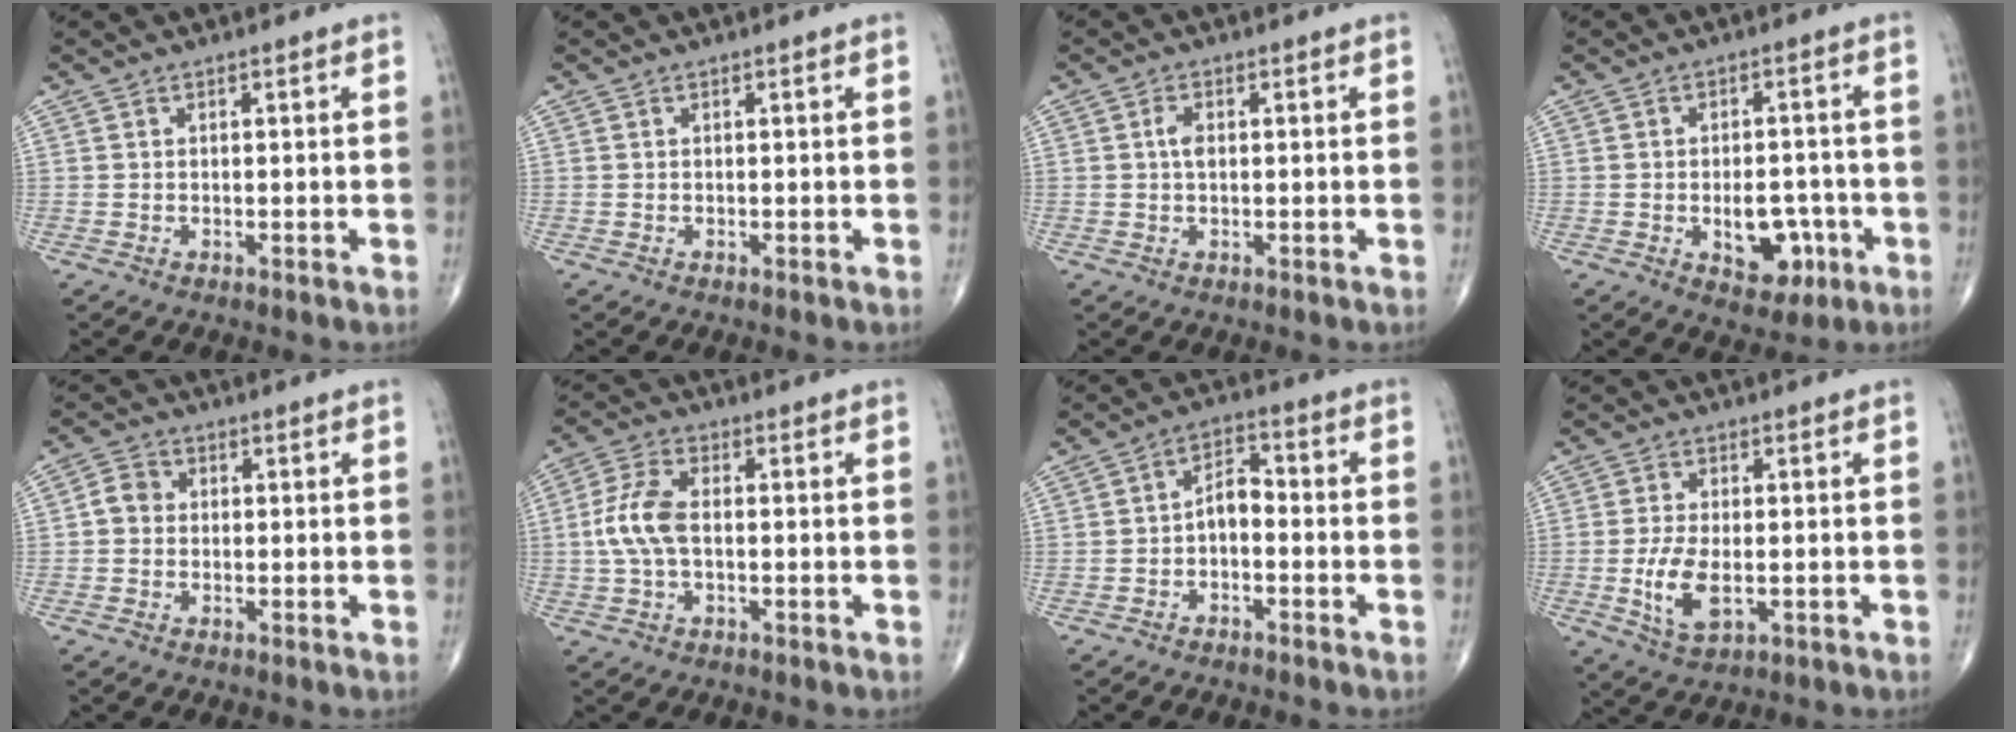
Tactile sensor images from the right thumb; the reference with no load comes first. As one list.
[{"total": 0.0}, {"total": 2.2, "force": [0.2, 1.2, 1.8], "torque": [-0.035, 0.002, 0.001]}, {"total": 8.5, "force": [-2.6, 5.2, 6.2], "torque": [-0.060, 0.018, -0.025]}, {"total": 3.3, "force": [-0.1, 3.0, 1.6], "torque": [-0.019, 0.010, -0.010]}, {"total": 7.8, "force": [-0.4, 4.4, 6.5], "torque": [-0.145, 0.020, -0.013]}, {"total": 4.8, "force": [-1.4, 2.8, 3.7], "torque": [-0.051, 0.031, -0.034]}, {"total": 7.4, "force": [-1.3, 3.7, 6.3], "torque": [-0.128, -0.007, -0.019]}]